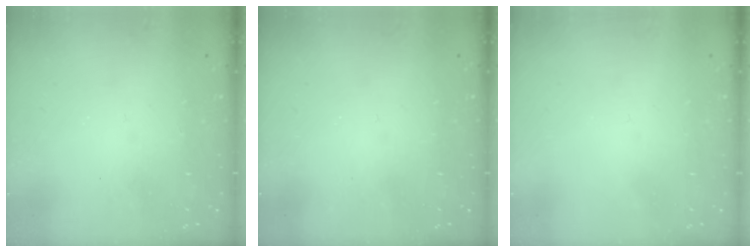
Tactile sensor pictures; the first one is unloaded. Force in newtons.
{"total": 0.0}
{"total": 0.0}